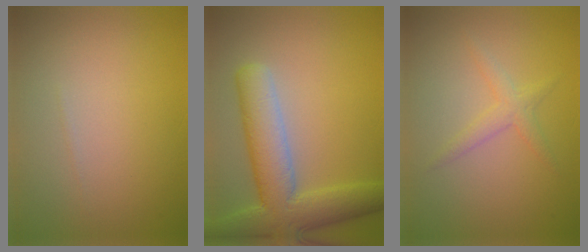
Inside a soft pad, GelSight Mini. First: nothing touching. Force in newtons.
{"total": 7.8, "press": 7.8, "slide": 0.5}
{"total": 1.0, "press": 1.0, "slide": 0.1}